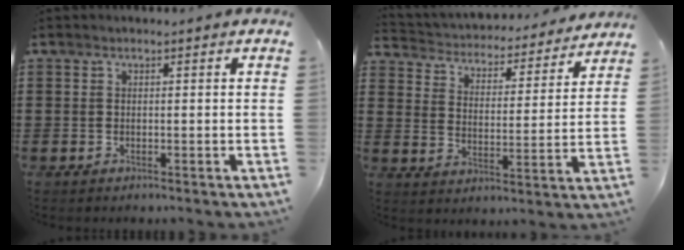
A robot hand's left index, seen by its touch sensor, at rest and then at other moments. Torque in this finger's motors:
{"motor_torque": [2.14, 0.00, 1.05, 0.13]}